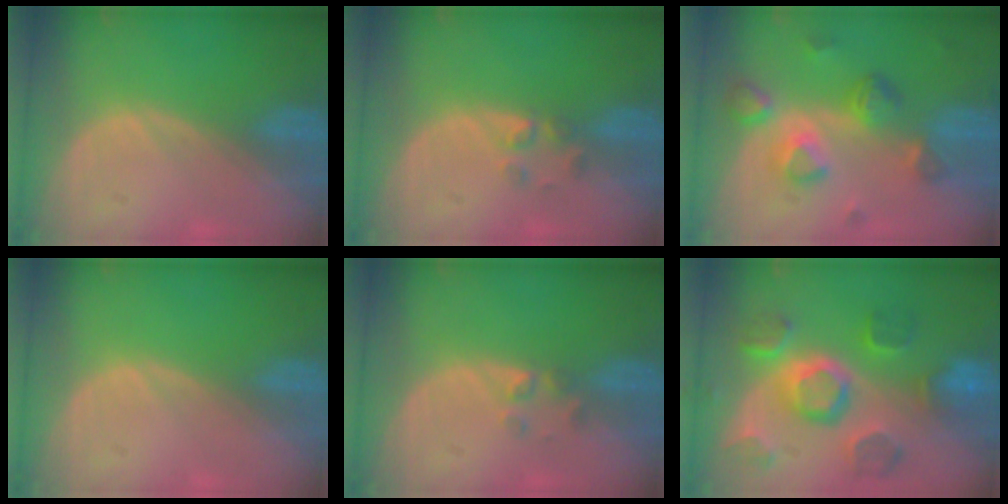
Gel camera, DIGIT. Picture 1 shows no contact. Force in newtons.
{"total": 2.0, "press": 1.9, "slide": 0.8}
{"total": 7.8, "press": 6.9, "slide": 3.6}
{"total": 0.0}
{"total": 1.9, "press": 1.7, "slide": 0.8}
{"total": 11.4, "press": 10.1, "slide": 5.3}